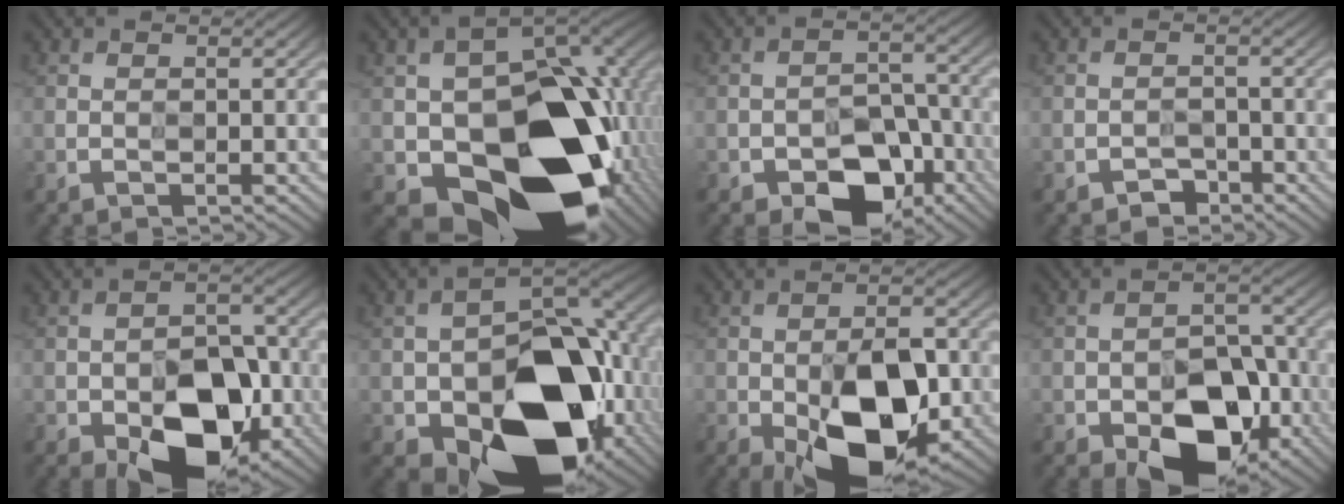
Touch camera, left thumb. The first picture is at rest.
{"total": 20.0, "force": [-4.6, 13.4, 14.2], "torque": [-0.253, -0.035, -0.049]}
{"total": 8.0, "force": [-5.5, 4.3, 3.8], "torque": [-0.047, 0.002, -0.092]}
{"total": 1.7, "force": [-1.5, 0.3, -0.7], "torque": [0.021, 0.005, -0.026]}
{"total": 12.0, "force": [-6.4, 6.5, 7.8], "torque": [-0.110, -0.008, -0.105]}
{"total": 18.0, "force": [-7.0, 11.0, 12.4], "torque": [-0.176, -0.022, -0.107]}
{"total": 14.6, "force": [-6.0, 7.2, 11.2], "torque": [-0.172, -0.013, -0.093]}
{"total": 11.0, "force": [-6.4, 5.9, 6.7], "torque": [-0.088, 0.001, -0.107]}